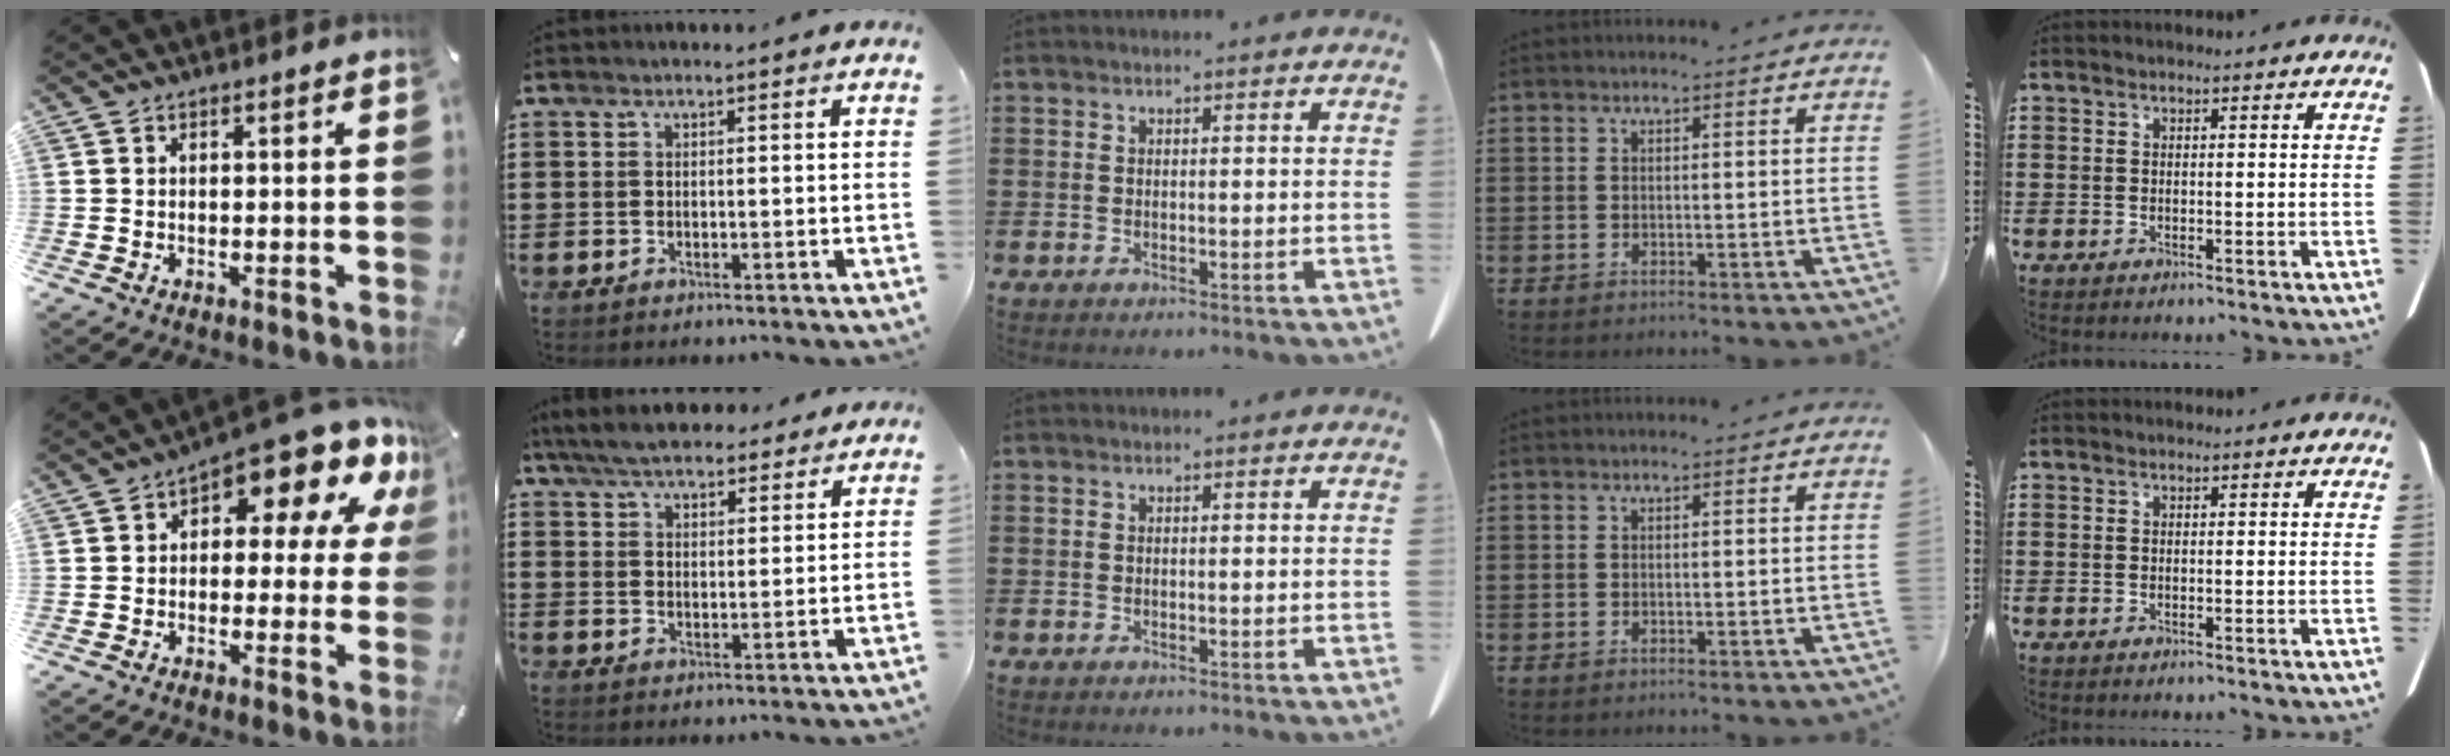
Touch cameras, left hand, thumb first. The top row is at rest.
{"thumb": {"total": 12.9, "force": [8.2, 4.8, 8.8], "torque": [-0.116, -0.077, 0.133]}, "index": {"total": 6.2, "force": [5.6, 1.8, 2.2], "torque": [-0.061, -0.007, 0.105]}}